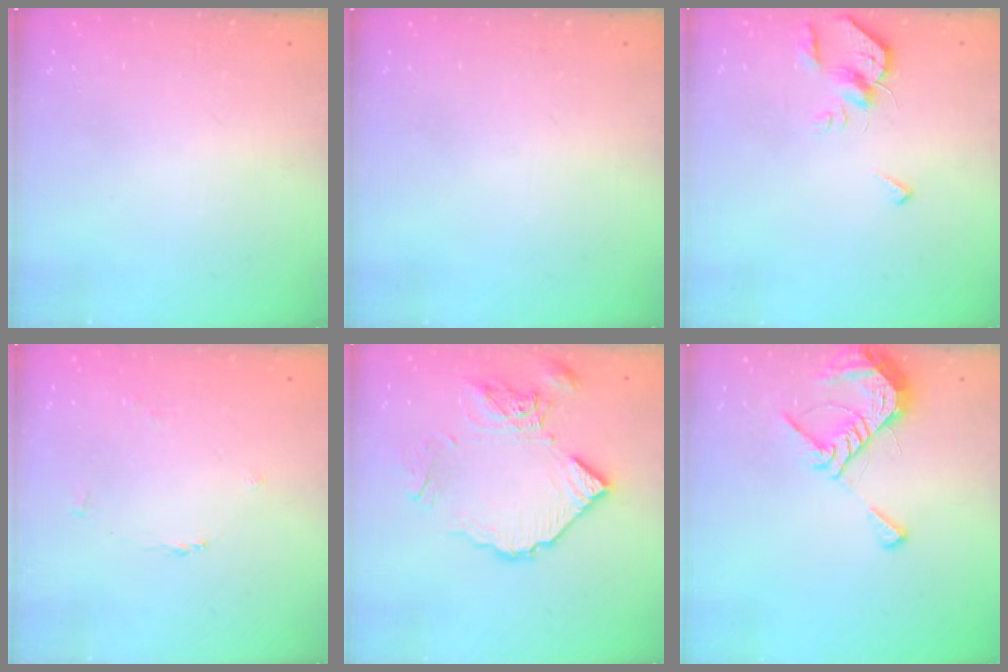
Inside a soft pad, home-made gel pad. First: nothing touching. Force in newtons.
{"total": 0.0}
{"total": 6.1, "press": 6.1, "slide": 0.5}
{"total": 2.6, "press": 2.6, "slide": 0.4}
{"total": 13.0, "press": 12.9, "slide": 1.4}
{"total": 9.0, "press": 9.0, "slide": 1.1}